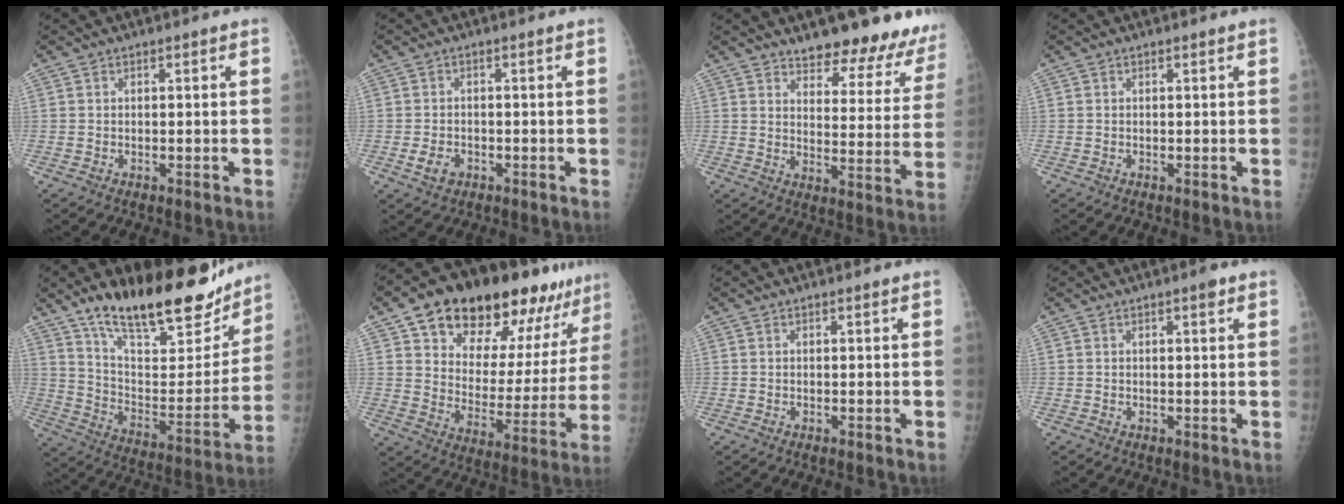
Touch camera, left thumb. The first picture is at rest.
{"total": 3.0, "force": [-1.1, 2.2, 1.8], "torque": [-0.031, 0.001, -0.016]}
{"total": 16.8, "force": [14.4, 5.7, 6.6], "torque": [-0.033, -0.095, 0.172]}
{"total": 0.0}
{"total": 26.9, "force": [19.5, 9.4, 15.9], "torque": [-0.206, -0.078, 0.314]}
{"total": 25.2, "force": [16.9, 12.2, 14.2], "torque": [-0.167, -0.050, 0.249]}
{"total": 0.0}
{"total": 1.4, "force": [0.9, 0.3, 1.1], "torque": [-0.015, -0.002, 0.010]}